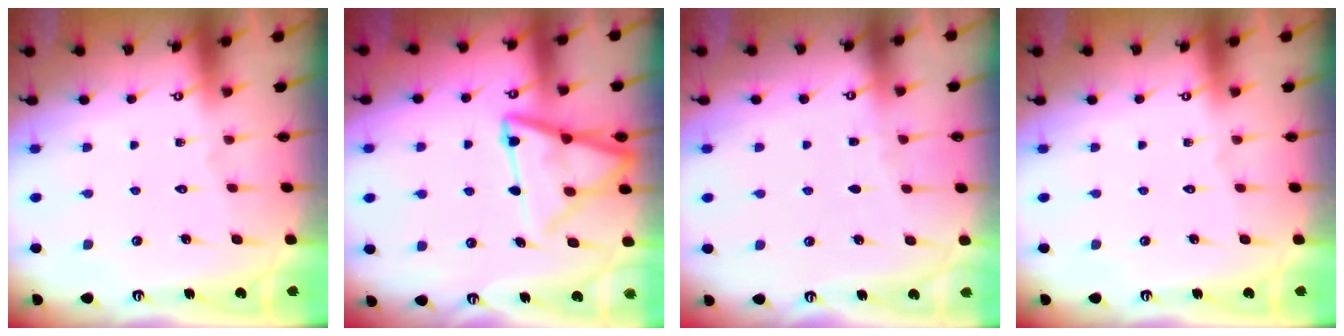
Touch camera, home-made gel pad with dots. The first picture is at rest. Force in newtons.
{"total": 14.1, "press": 14.0, "slide": 1.6}
{"total": 2.1, "press": 2.1, "slide": 0.3}
{"total": 0.0}